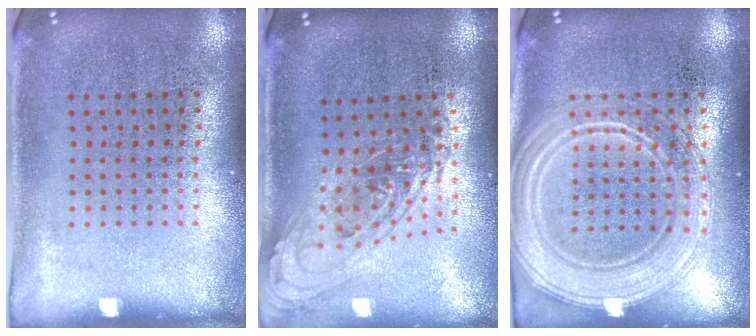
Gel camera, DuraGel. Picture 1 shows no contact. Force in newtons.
{"total": 1.1, "press": 1.0, "slide": 0.4}
{"total": 3.8, "press": 3.7, "slide": 0.7}